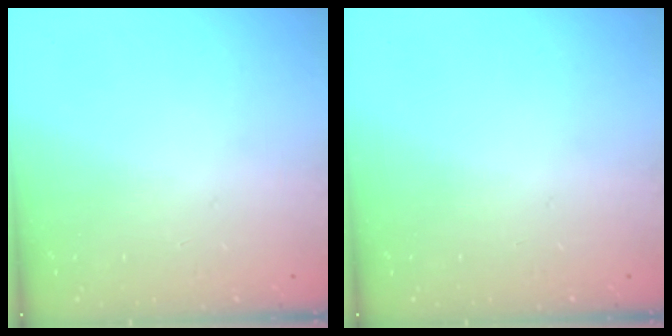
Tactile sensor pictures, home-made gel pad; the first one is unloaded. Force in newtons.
{"total": 0.0}